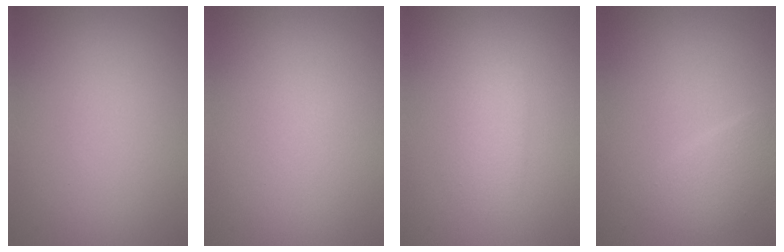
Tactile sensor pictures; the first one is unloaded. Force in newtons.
{"total": 0.0}
{"total": 1.7, "press": 1.7, "slide": 0.1}
{"total": 2.2, "press": 2.2, "slide": 0.1}